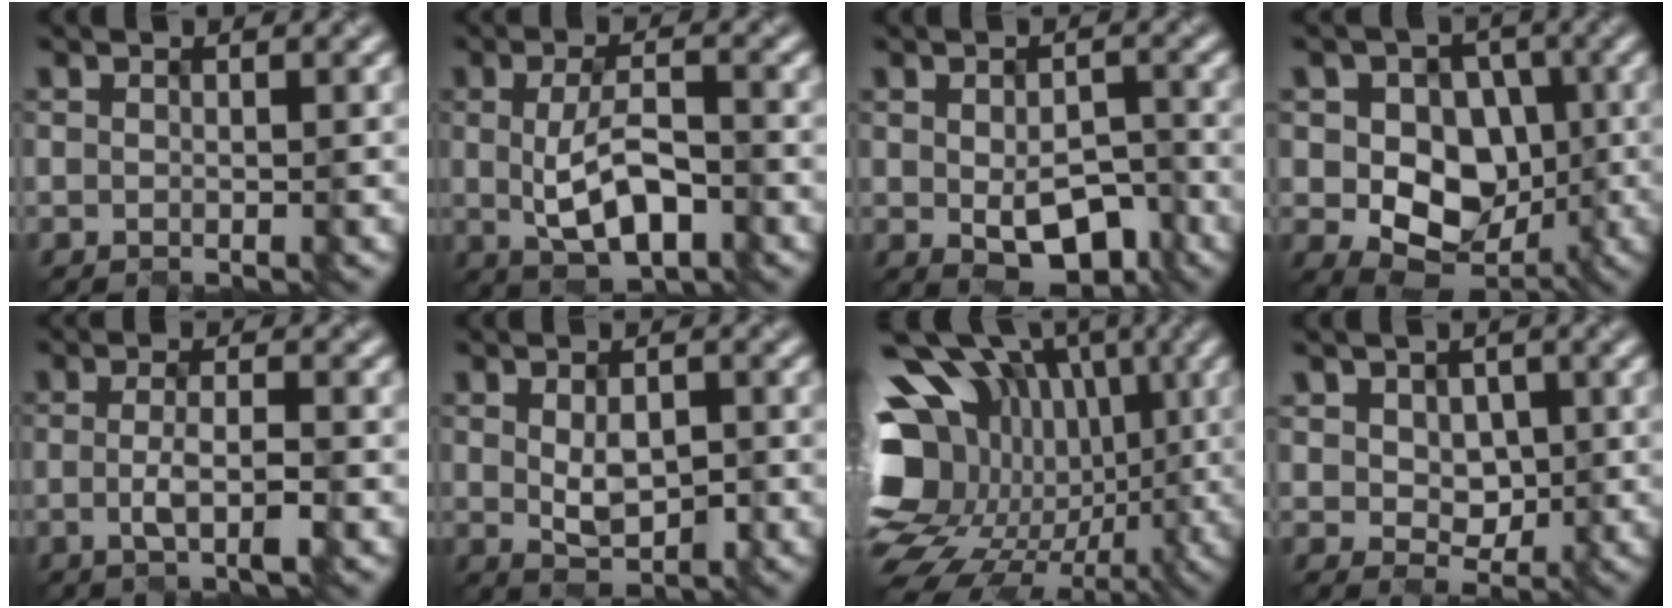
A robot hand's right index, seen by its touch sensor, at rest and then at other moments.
{"total": 5.0, "force": [-1.3, 2.1, 4.3], "torque": [-0.083, -0.005, -0.015]}
{"total": 5.5, "force": [-2.1, 3.0, 4.1], "torque": [-0.070, -0.019, -0.018]}
{"total": 7.5, "force": [-0.8, 6.0, 4.5], "torque": [-0.060, -0.006, -0.015]}
{"total": 2.6, "force": [-1.1, 0.4, 2.3], "torque": [-0.049, -0.006, -0.013]}
{"total": 3.1, "force": [-0.5, 1.7, 2.5], "torque": [-0.048, -0.003, 0.002]}
{"total": 17.8, "force": [-1.7, 13.8, 11.1], "torque": [-0.197, 0.020, -0.026]}
{"total": 2.8, "force": [0.4, 2.5, 1.3], "torque": [-0.039, -0.005, 0.018]}